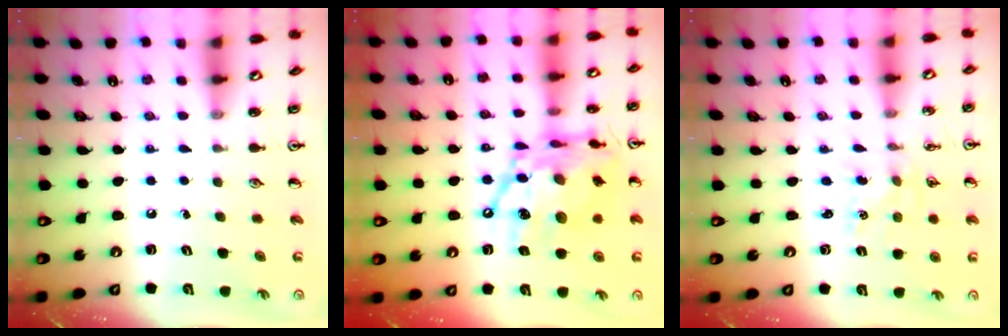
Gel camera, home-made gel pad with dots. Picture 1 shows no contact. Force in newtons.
{"total": 18.8, "press": 18.8, "slide": 1.7}
{"total": 1.0, "press": 1.0, "slide": 0.2}